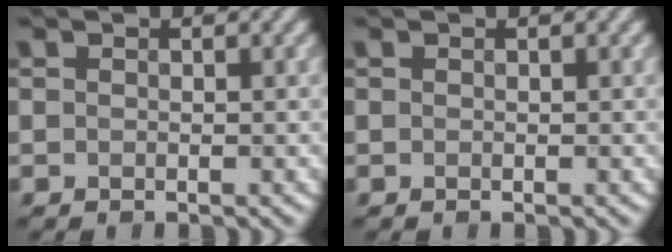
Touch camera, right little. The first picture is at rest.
{"total": 0.0}